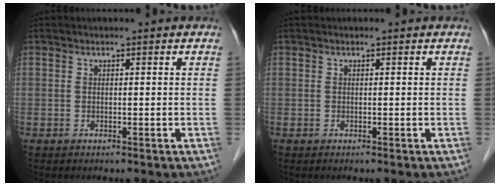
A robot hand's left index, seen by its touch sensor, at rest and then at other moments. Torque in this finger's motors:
{"motor_torque": [0.00, 0.00, 0.00, 0.00]}